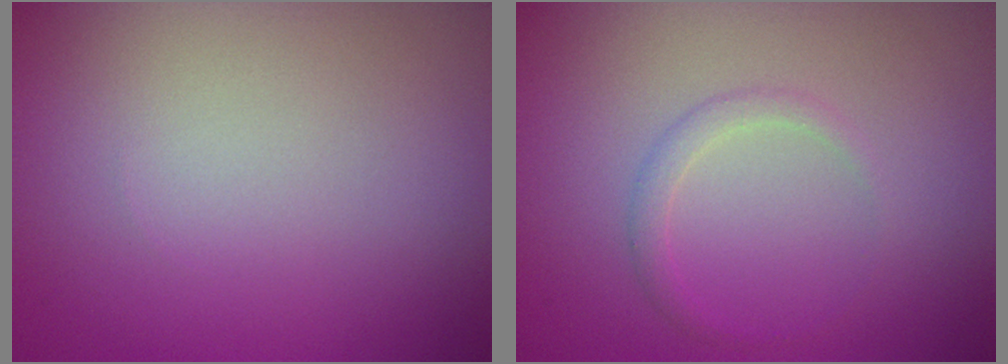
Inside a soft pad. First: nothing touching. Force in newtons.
{"total": 1.2, "press": 1.2, "slide": 0.1}